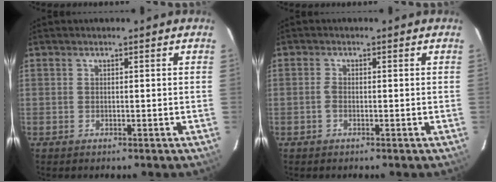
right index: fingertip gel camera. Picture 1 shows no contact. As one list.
[{"total": 1.1, "force": [-0.4, 0.6, 0.9], "torque": [-0.019, 0.002, -0.010]}]